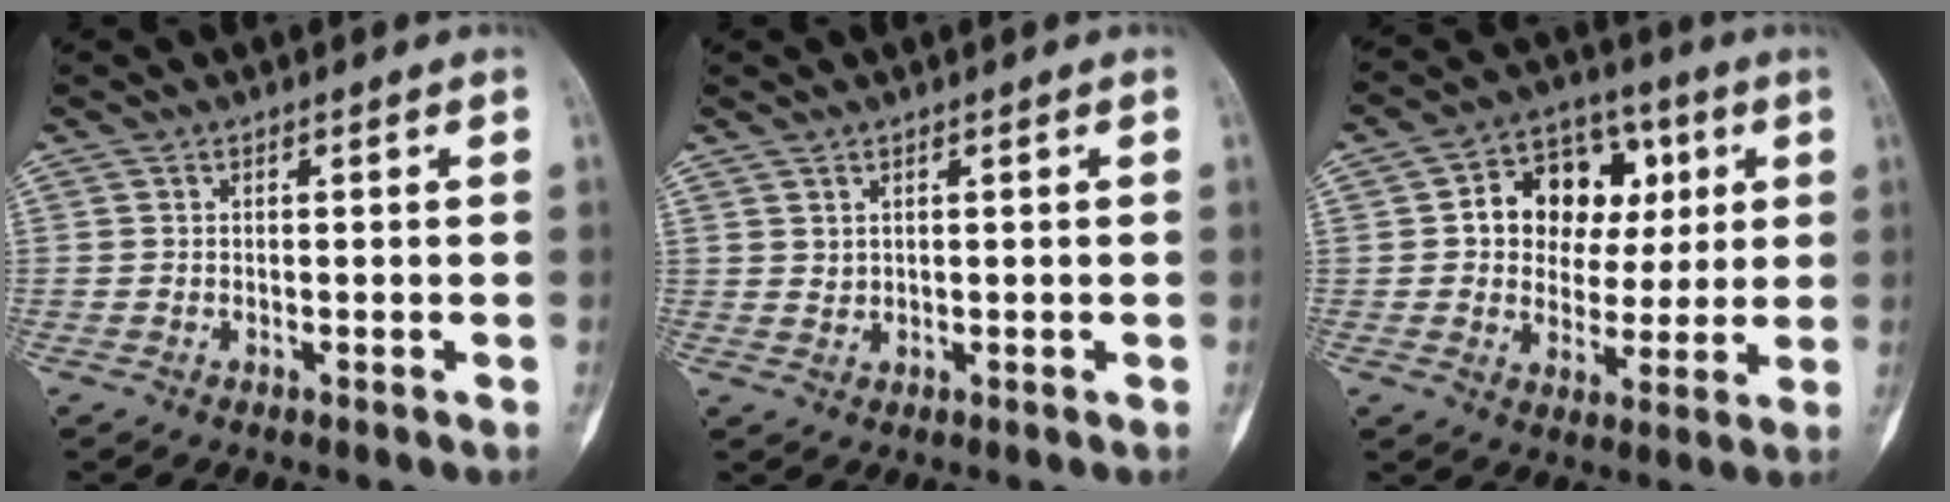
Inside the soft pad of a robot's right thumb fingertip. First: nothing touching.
{"total": 1.2, "force": [0.8, 0.7, 0.5], "torque": [0.000, -0.007, 0.017]}
{"total": 14.5, "force": [3.2, 11.2, 8.7], "torque": [-0.078, 0.014, 0.050]}